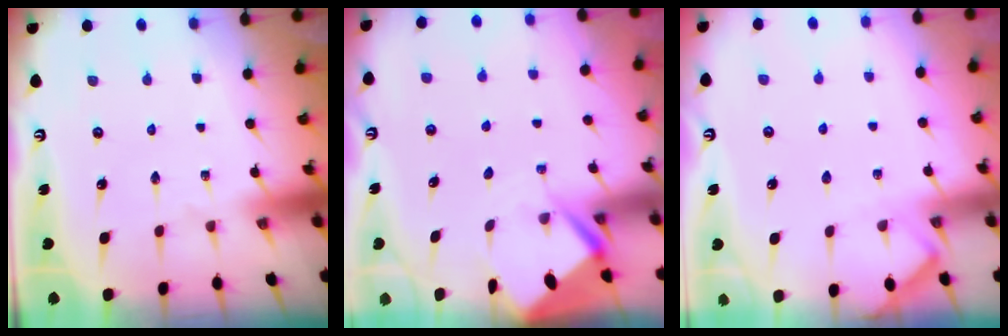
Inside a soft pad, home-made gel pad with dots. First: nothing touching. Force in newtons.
{"total": 5.0, "press": 4.9, "slide": 0.2}
{"total": 4.1, "press": 4.1, "slide": 0.5}